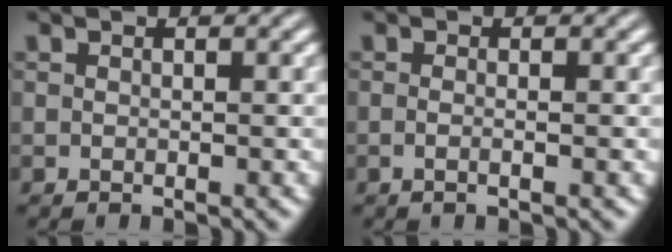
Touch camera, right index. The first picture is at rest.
{"total": 1.3, "force": [-0.8, -0.6, 0.8], "torque": [-0.022, -0.009, -0.009]}